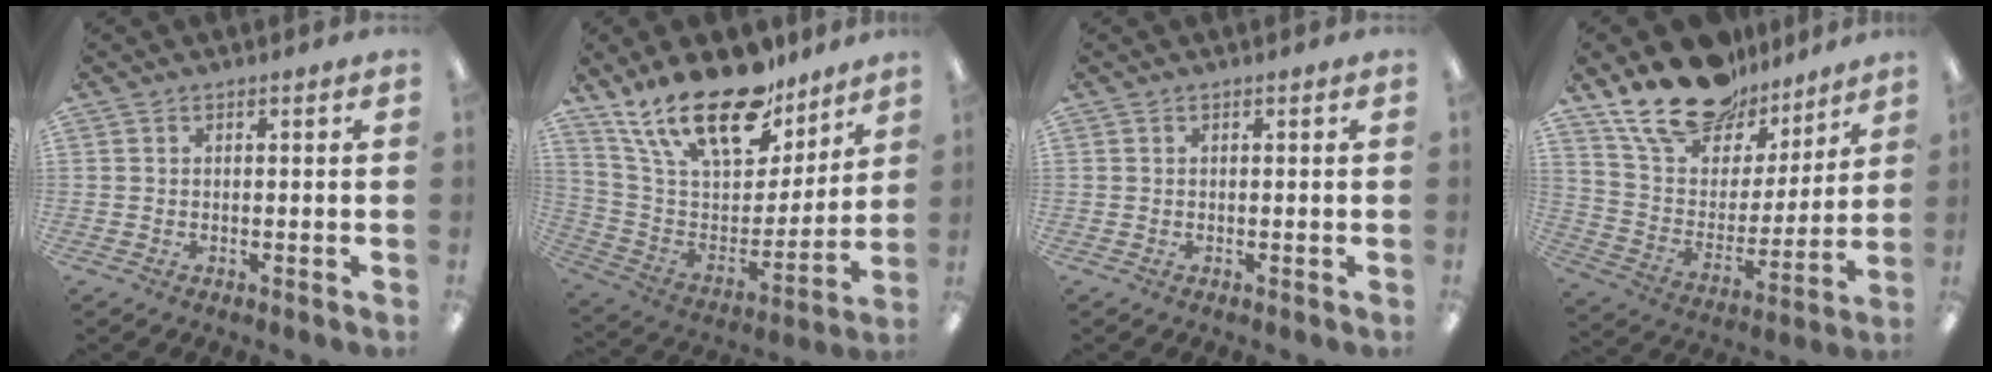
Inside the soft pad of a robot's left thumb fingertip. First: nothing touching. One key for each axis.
{"total": 23.4, "fx": 17.0, "fy": 9.9, "fz": 12.6, "tx": -0.232, "ty": -0.105, "tz": 0.306}
{"total": 0.0}
{"total": 20.3, "fx": 16.1, "fy": 9.9, "fz": 7.4, "tx": -0.147, "ty": -0.104, "tz": 0.292}